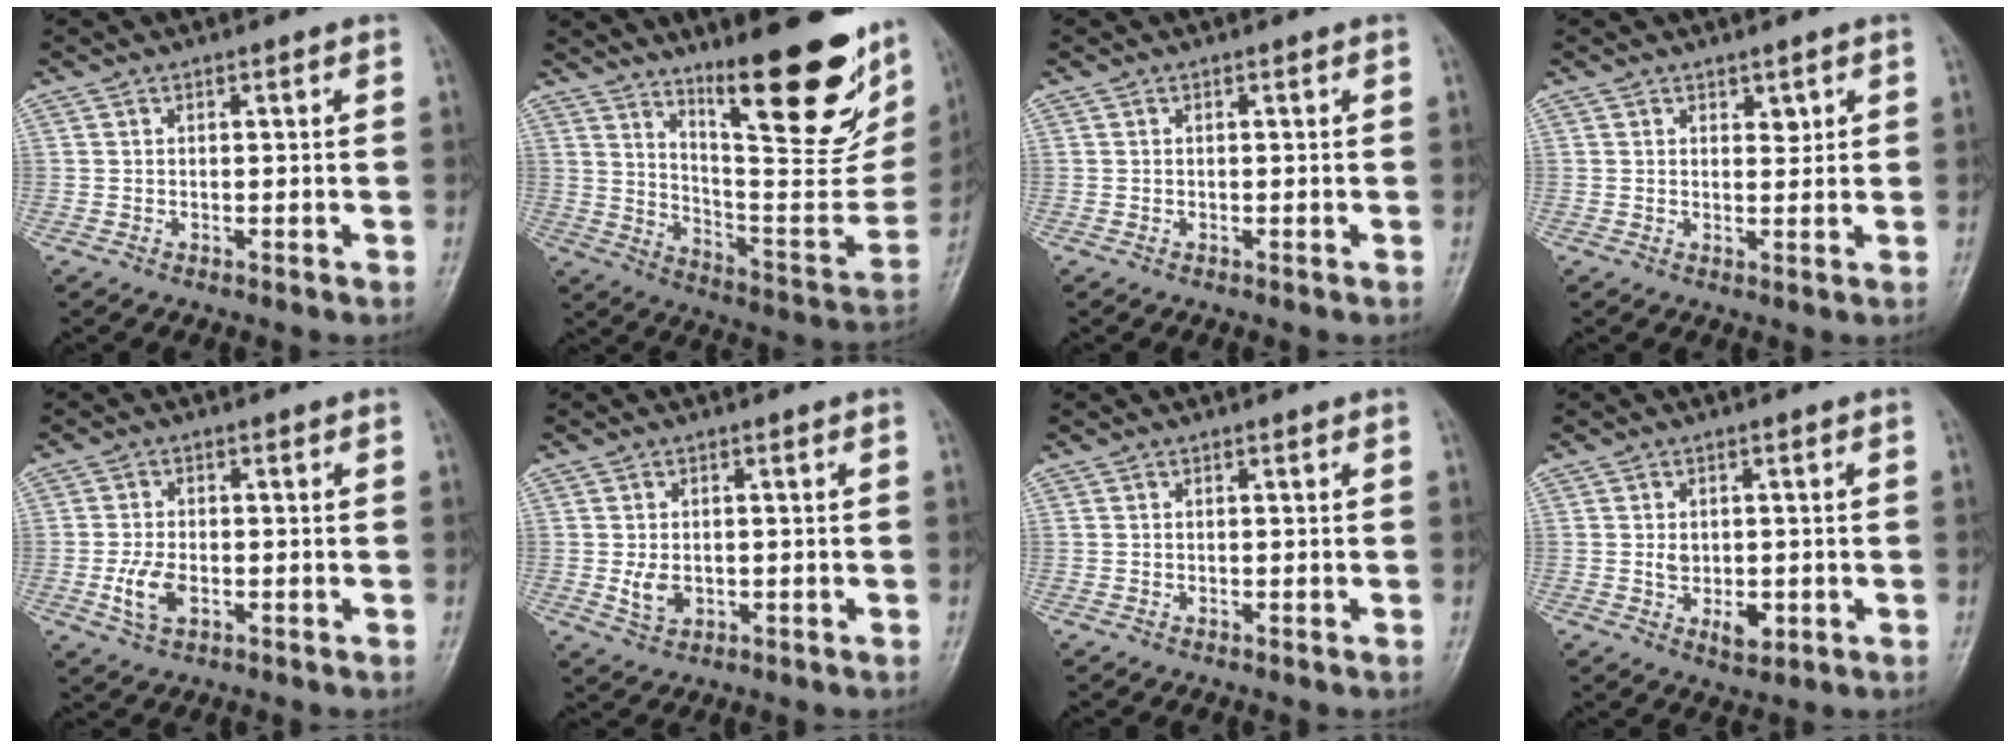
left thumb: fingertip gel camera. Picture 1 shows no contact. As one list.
[{"total": 25.4, "force": [15.6, 6.8, 18.9], "torque": [-0.233, -0.091, 0.246]}, {"total": 0.0}, {"total": 1.7, "force": [1.0, 1.1, 0.9], "torque": [0.002, -0.006, 0.016]}, {"total": 5.1, "force": [-1.3, 3.0, 3.9], "torque": [-0.083, 0.002, -0.024]}, {"total": 3.6, "force": [-0.4, 2.5, 2.5], "torque": [-0.038, -0.004, -0.001]}, {"total": 0.0}, {"total": 4.9, "force": [-0.6, 3.3, 3.5], "torque": [-0.042, -0.006, -0.001]}]